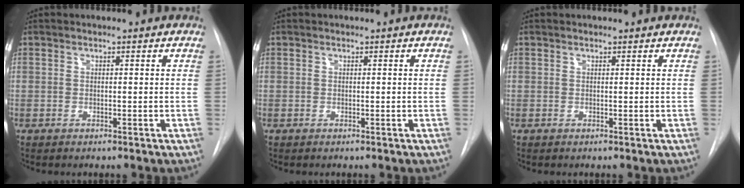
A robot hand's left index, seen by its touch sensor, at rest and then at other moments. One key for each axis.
{"total": 0.0}
{"total": 0.6, "fx": 0.5, "fy": 0.2, "fz": 0.2, "tx": -0.009, "ty": 0.005, "tz": 0.001}